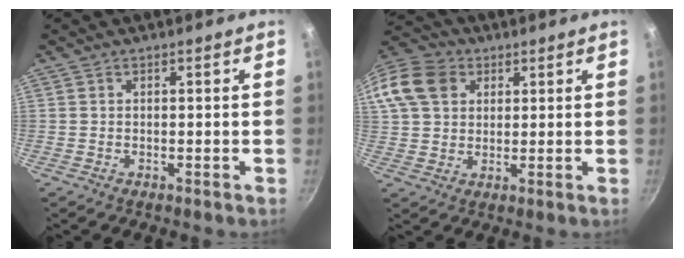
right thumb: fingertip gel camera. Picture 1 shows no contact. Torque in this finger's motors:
{"motor_torque": [-0.82, 0.93, 0.46, -0.45, 0.01]}